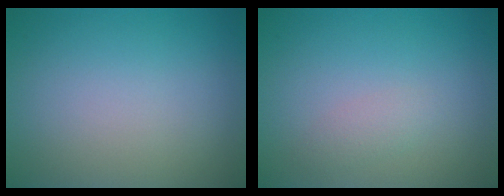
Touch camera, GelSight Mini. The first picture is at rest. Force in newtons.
{"total": 1.1, "press": 1.1, "slide": 0.0}